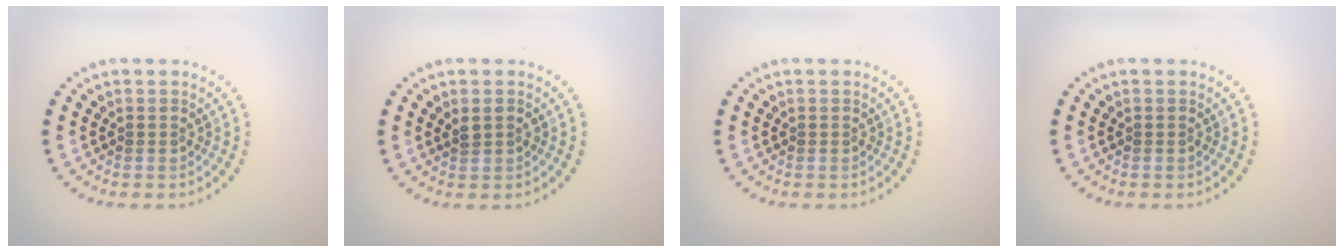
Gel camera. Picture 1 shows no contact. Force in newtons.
{"total": 1.1, "press": 1.1, "slide": 0.3}
{"total": 0.0}
{"total": 0.0}